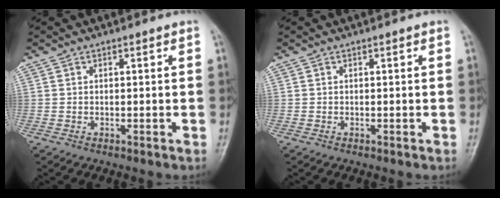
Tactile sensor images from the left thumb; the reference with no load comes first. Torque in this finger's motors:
{"motor_torque": [0.00, 0.00, -0.06, -0.06, 0.00]}